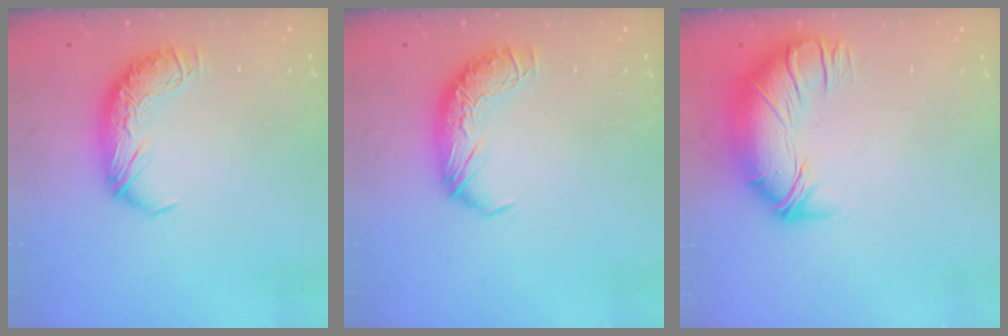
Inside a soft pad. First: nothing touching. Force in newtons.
{"total": 0.0}
{"total": 2.6, "press": 0.3, "slide": 2.6}